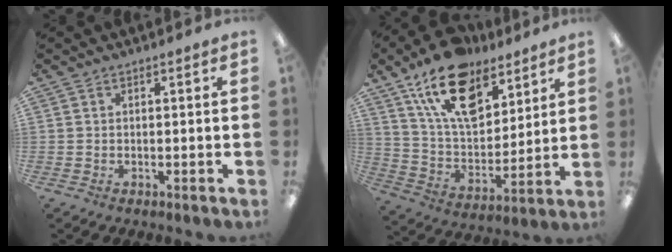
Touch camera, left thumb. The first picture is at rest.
{"total": 18.9, "force": [12.2, 10.1, 10.4], "torque": [-0.187, -0.055, 0.220]}